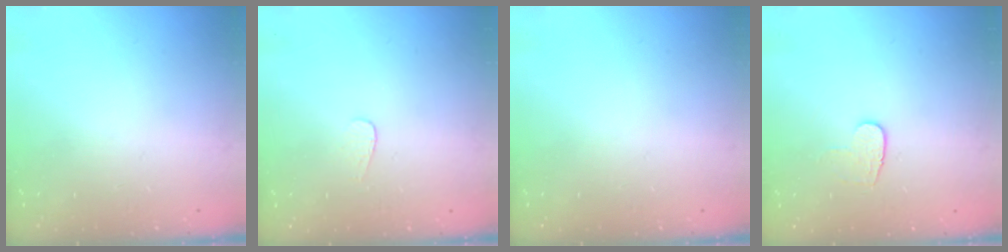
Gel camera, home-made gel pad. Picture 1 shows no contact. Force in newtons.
{"total": 3.5, "press": 3.5, "slide": 0.3}
{"total": 0.0}
{"total": 6.6, "press": 6.6, "slide": 0.6}